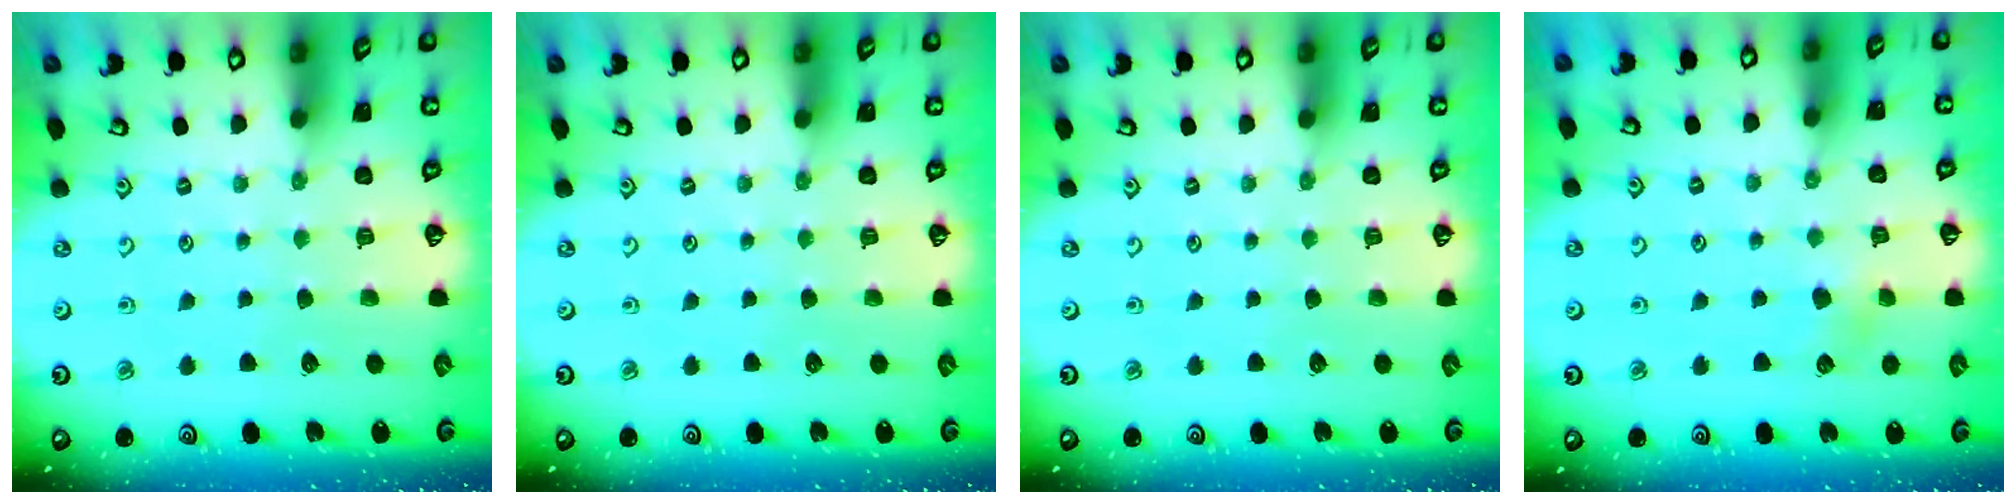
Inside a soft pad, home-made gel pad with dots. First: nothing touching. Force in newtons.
{"total": 0.0}
{"total": 0.0}
{"total": 4.2, "press": 4.1, "slide": 0.6}